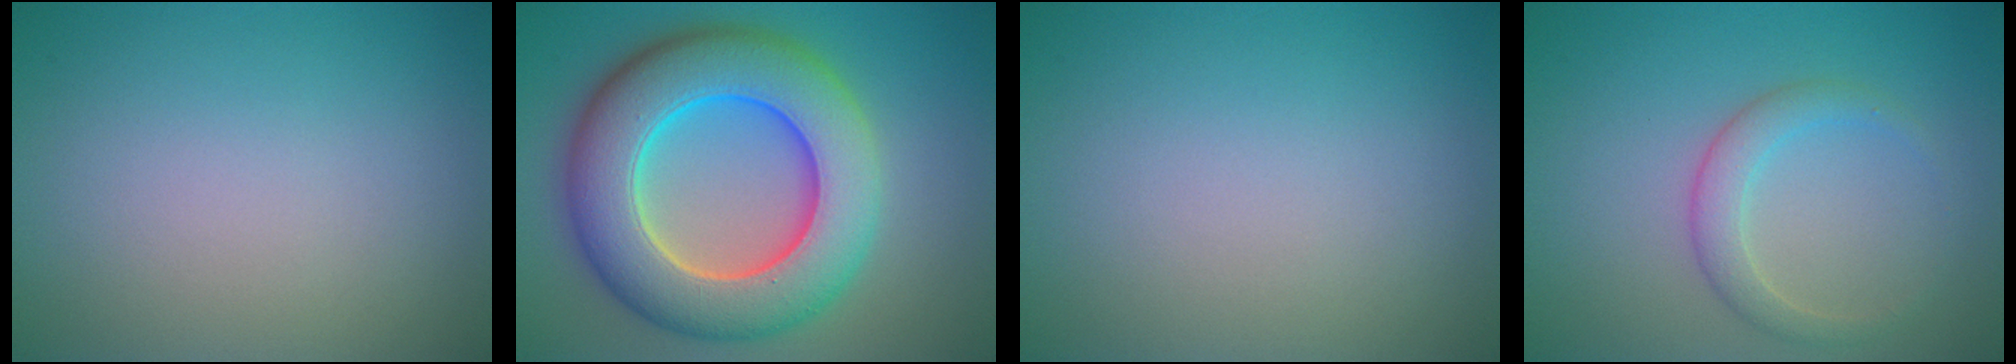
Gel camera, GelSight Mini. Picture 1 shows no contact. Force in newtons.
{"total": 11.9, "press": 11.9, "slide": 0.2}
{"total": 0.0}
{"total": 2.3, "press": 2.3, "slide": 0.1}